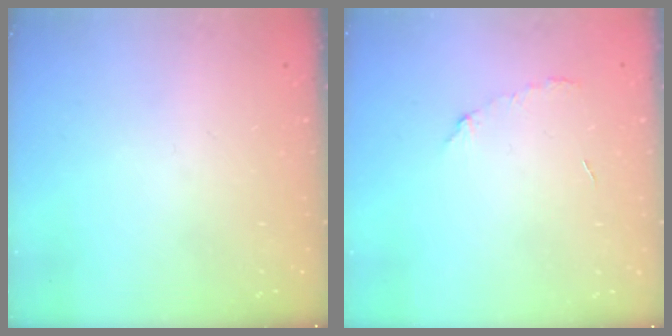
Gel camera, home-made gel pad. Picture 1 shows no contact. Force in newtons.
{"total": 4.8, "press": 4.7, "slide": 0.4}